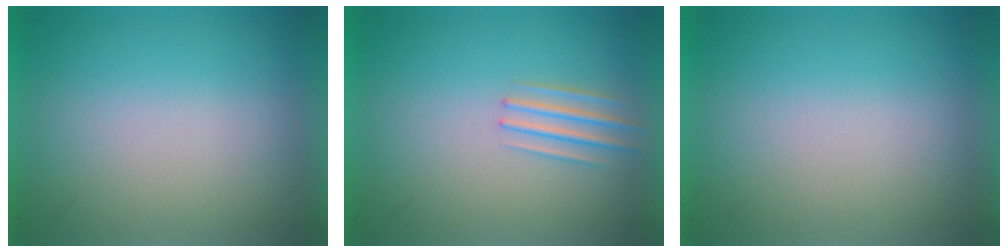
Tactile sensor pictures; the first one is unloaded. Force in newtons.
{"total": 1.9}
{"total": 0.0}